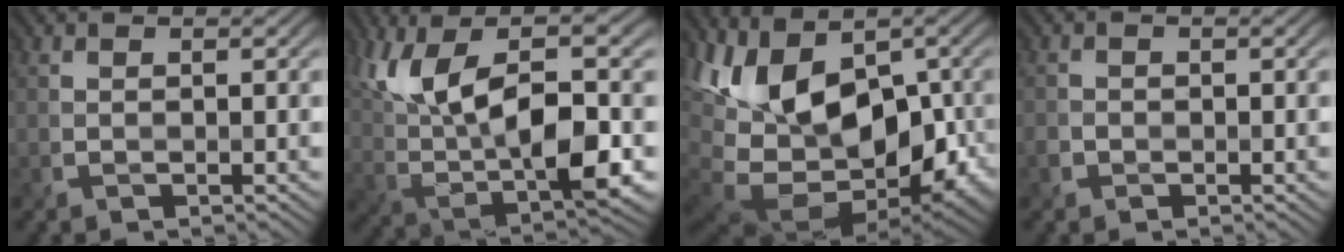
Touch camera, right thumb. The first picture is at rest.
{"total": 14.9, "force": [4.3, 5.8, 13.0], "torque": [-0.251, 0.013, 0.073]}
{"total": 17.8, "force": [-2.0, 9.8, 14.7], "torque": [-0.234, -0.017, -0.011]}
{"total": 1.2, "force": [-0.7, 0.9, -0.1], "torque": [0.010, -0.005, -0.018]}